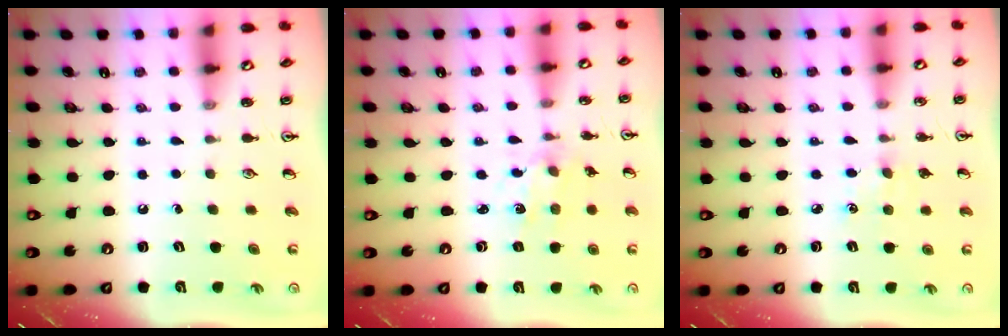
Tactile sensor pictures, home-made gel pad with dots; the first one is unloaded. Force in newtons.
{"total": 1.7, "press": 1.7, "slide": 0.0}
{"total": 4.7, "press": 4.7, "slide": 0.6}